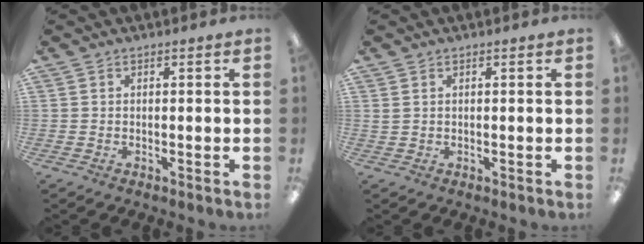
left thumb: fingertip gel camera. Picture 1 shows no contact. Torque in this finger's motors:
{"motor_torque": [0.32, 0.16, 0.68, -0.49, 0.01]}